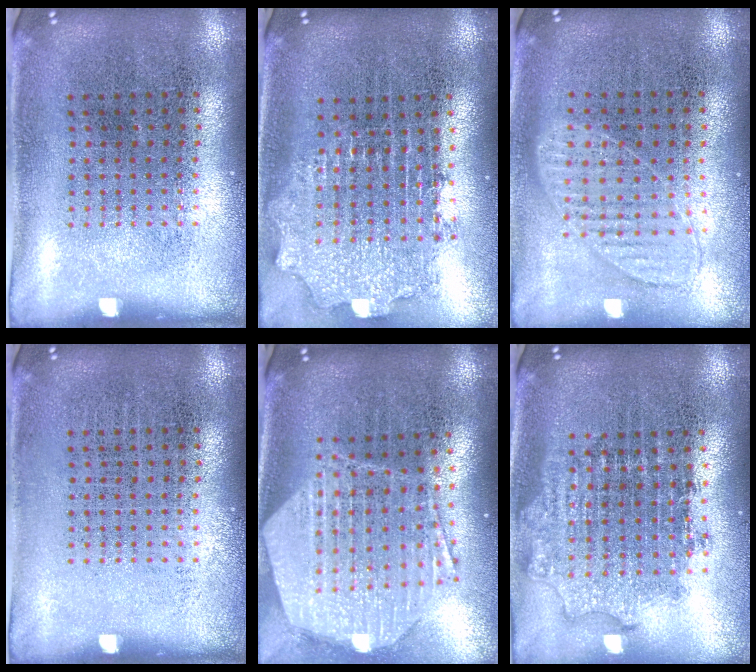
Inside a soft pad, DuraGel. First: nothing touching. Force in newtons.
{"total": 2.1, "press": 1.6, "slide": 1.4}
{"total": 0.9, "press": 0.9, "slide": 0.2}
{"total": 0.0}
{"total": 2.8, "press": 2.3, "slide": 1.7}
{"total": 1.8, "press": 1.4, "slide": 1.1}